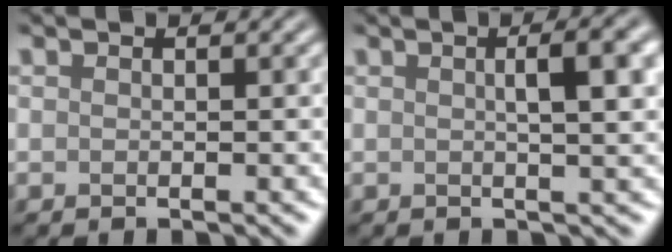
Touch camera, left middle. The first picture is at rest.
{"total": 4.9, "force": [1.1, 1.3, 4.6], "torque": [-0.044, 0.021, 0.011]}